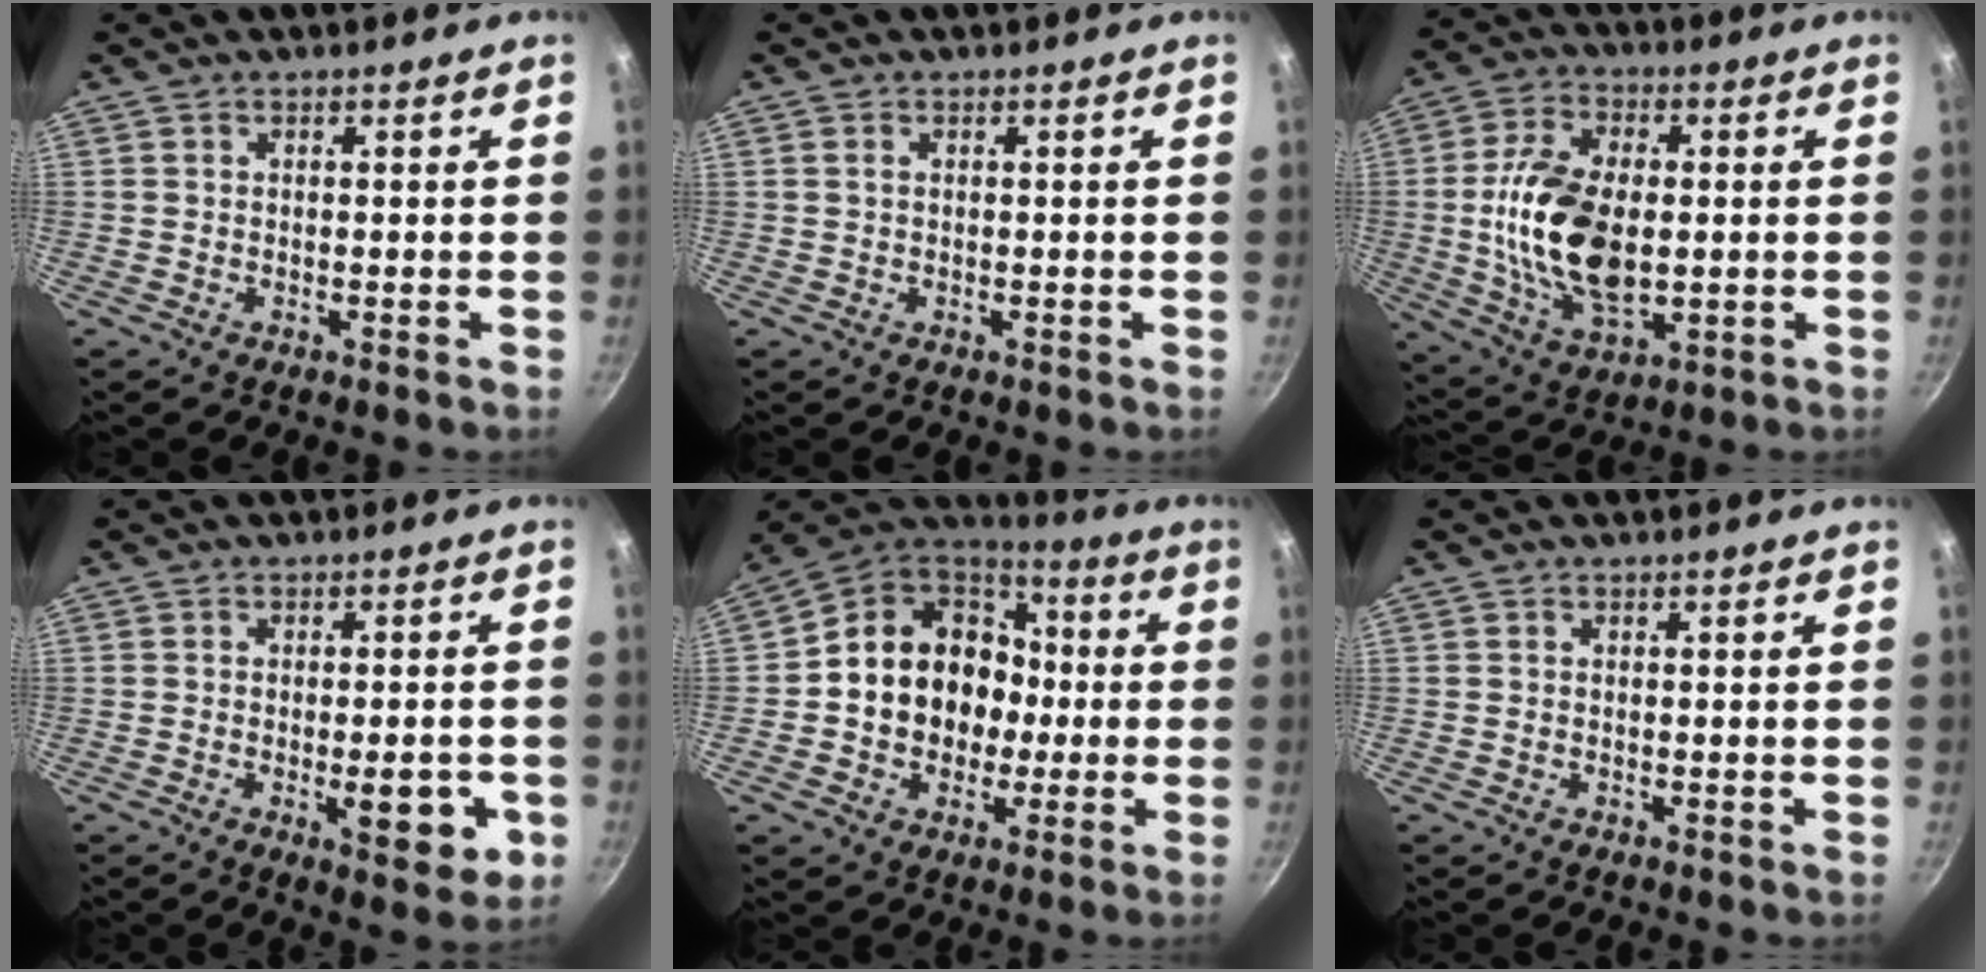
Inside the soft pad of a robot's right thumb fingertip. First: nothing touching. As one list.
[{"total": 0.6, "force": [0.2, 0.4, 0.5], "torque": [-0.009, 0.002, 0.002]}, {"total": 17.0, "force": [-0.3, 9.8, 13.8], "torque": [-0.250, 0.005, -0.003]}, {"total": 8.7, "force": [-2.4, 3.5, 7.6], "torque": [-0.079, 0.002, -0.028]}, {"total": 17.9, "force": [-0.7, 15.2, 9.6], "torque": [-0.126, 0.040, -0.015]}, {"total": 0.0}]